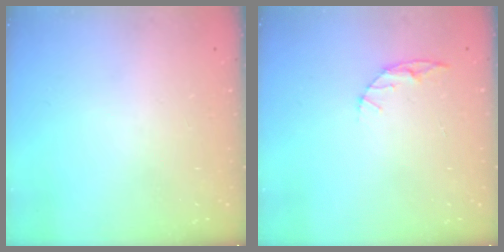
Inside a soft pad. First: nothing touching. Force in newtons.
{"total": 5.0, "press": 5.0, "slide": 0.4}